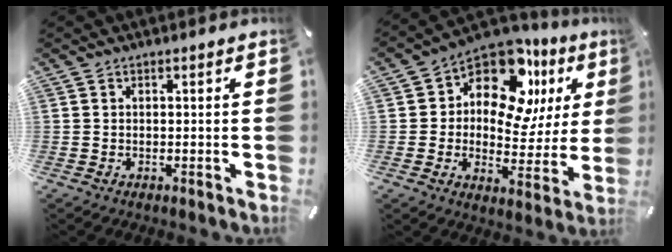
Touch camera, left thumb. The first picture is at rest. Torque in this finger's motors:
{"motor_torque": [2.08, 2.93, 1.05, 0.27, 0.15]}